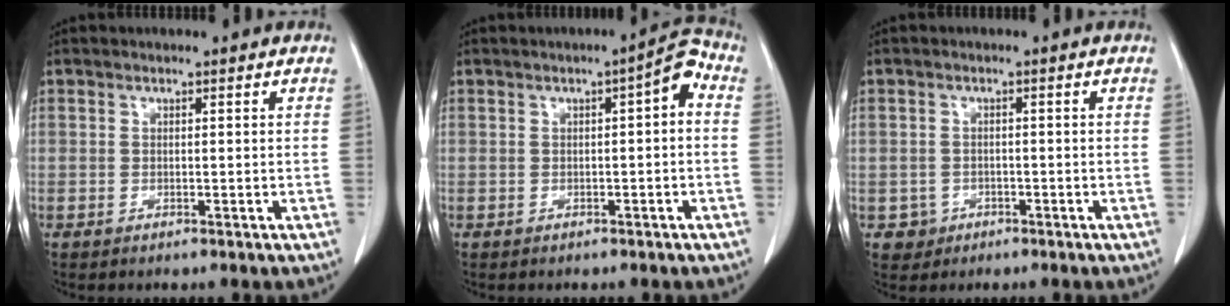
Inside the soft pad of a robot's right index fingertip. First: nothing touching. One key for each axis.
{"total": 4.3, "fx": 0.6, "fy": 0.8, "fz": 4.2, "tx": -0.052, "ty": 0.015, "tz": 0.003}
{"total": 2.8, "fx": -0.8, "fy": 2.7, "fz": 0.1, "tx": 0.007, "ty": 0.011, "tz": -0.009}